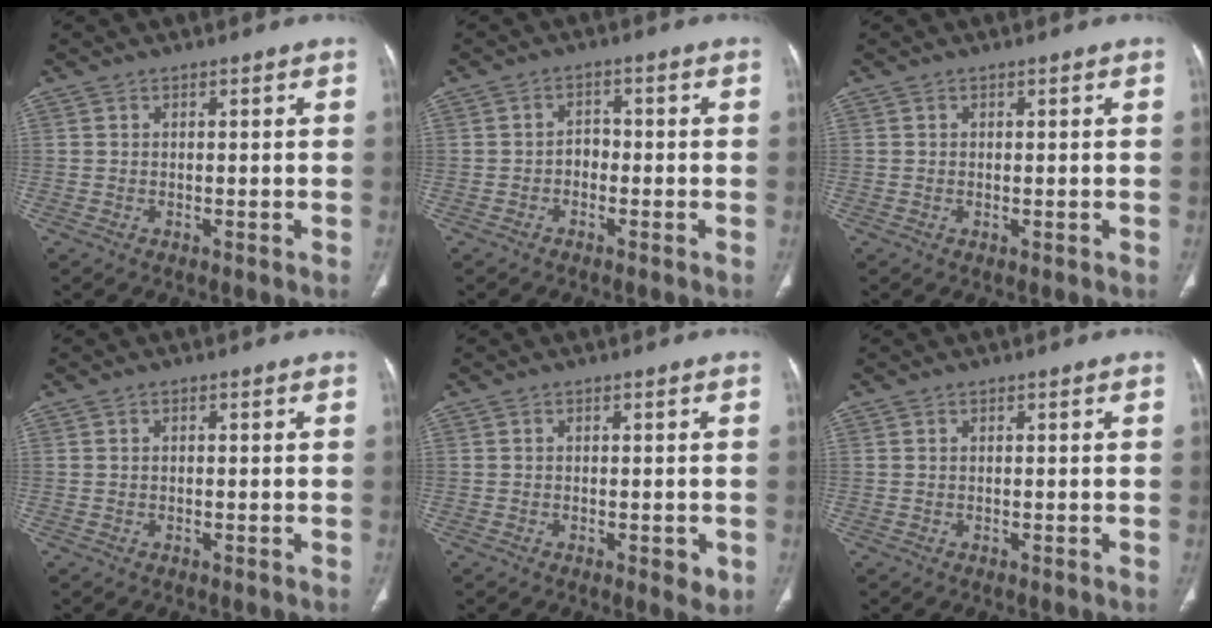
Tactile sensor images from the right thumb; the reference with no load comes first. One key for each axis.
{"total": 2.4, "fx": -1.0, "fy": 1.7, "fz": 1.3, "tx": -0.008, "ty": 0.013, "tz": -0.023}
{"total": 0.0}
{"total": 0.0}
{"total": 2.8, "fx": -0.8, "fy": 1.3, "fz": 2.3, "tx": -0.022, "ty": -0.004, "tz": -0.008}
{"total": 0.0}